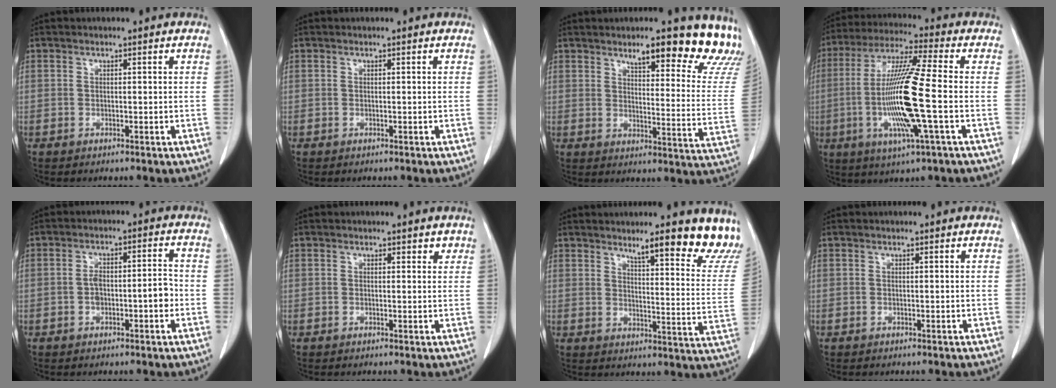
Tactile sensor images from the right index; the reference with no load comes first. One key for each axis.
{"total": 0.0}
{"total": 17.4, "fx": 14.8, "fy": 3.1, "fz": 8.6, "tx": -0.084, "ty": -0.063, "tz": 0.163}
{"total": 15.5, "fx": -2.6, "fy": -0.1, "fz": 15.3, "tx": -0.311, "ty": -0.011, "tz": -0.057}
{"total": 5.2, "fx": -1.3, "fy": 1.7, "fz": 4.7, "tx": -0.086, "ty": 0.021, "tz": -0.016}
{"total": 1.3, "fx": 1.0, "fy": 0.8, "fz": 0.3, "tx": 0.006, "ty": -0.002, "tz": 0.006}
{"total": 14.6, "fx": 13.1, "fy": 0.9, "fz": 6.3, "tx": -0.055, "ty": -0.069, "tz": 0.145}
{"total": 0.0}